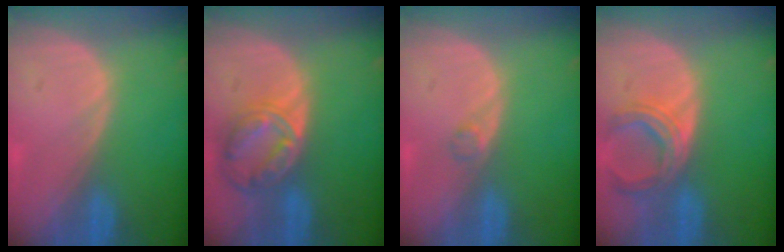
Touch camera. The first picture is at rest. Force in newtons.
{"total": 8.2, "press": 7.0, "slide": 4.3}
{"total": 1.2, "press": 1.2, "slide": 0.1}
{"total": 5.7, "press": 5.7, "slide": 0.5}